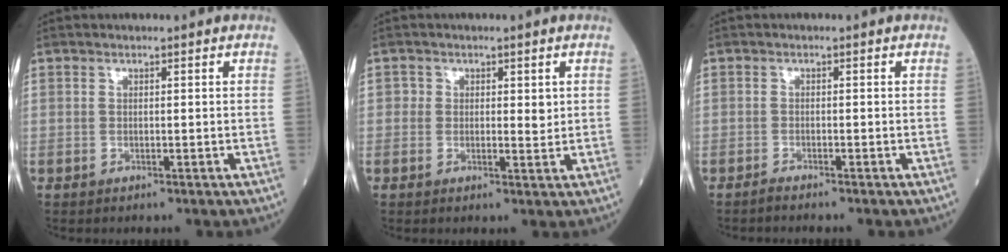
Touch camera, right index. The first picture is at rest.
{"total": 2.3, "force": [0.5, 1.5, 1.6], "torque": [-0.012, -0.002, 0.001]}
{"total": 1.2, "force": [-1.1, -0.3, 0.4], "torque": [-0.012, -0.002, -0.020]}